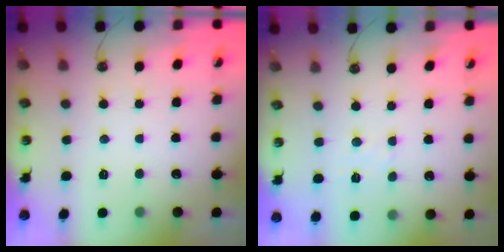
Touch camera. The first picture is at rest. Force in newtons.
{"total": 3.4, "press": 3.3, "slide": 0.5}